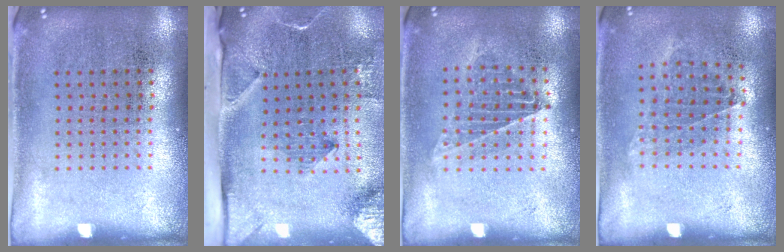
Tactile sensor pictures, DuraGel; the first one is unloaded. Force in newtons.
{"total": 3.3, "press": 2.3, "slide": 2.4}
{"total": 1.1, "press": 1.0, "slide": 0.2}
{"total": 1.0, "press": 0.8, "slide": 0.6}